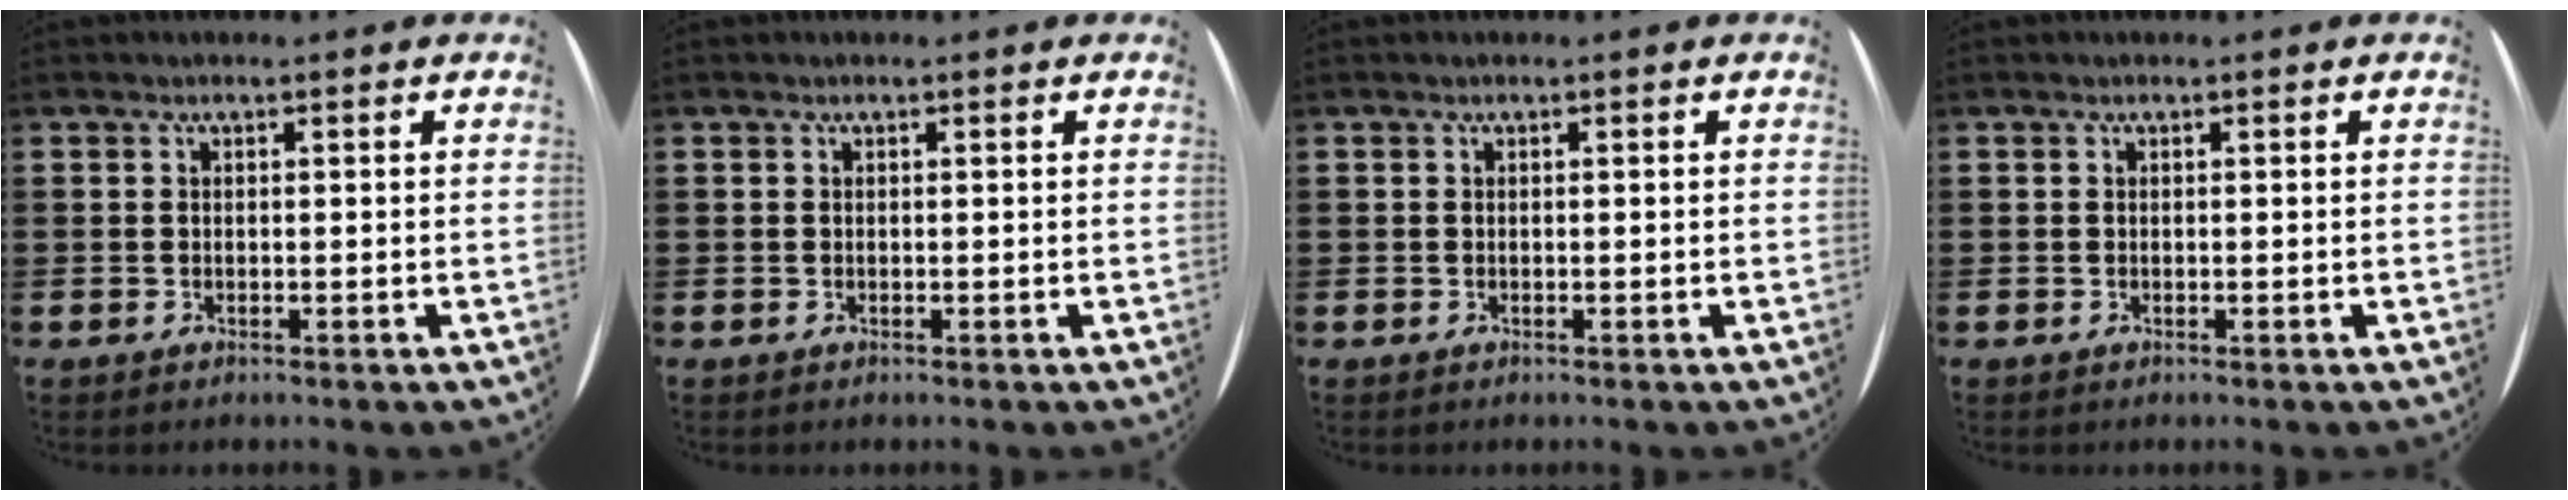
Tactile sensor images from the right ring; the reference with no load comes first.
{"total": 0.0}
{"total": 0.0}
{"total": 0.0}